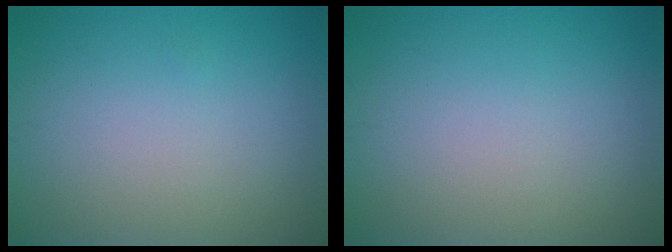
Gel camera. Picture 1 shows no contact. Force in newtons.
{"total": 0.0}